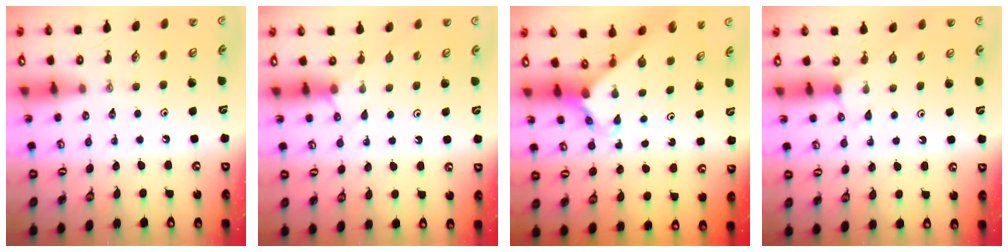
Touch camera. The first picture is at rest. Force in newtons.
{"total": 3.4, "press": 3.3, "slide": 0.4}
{"total": 2.8, "press": 2.8, "slide": 0.2}
{"total": 2.7, "press": 2.7, "slide": 0.3}